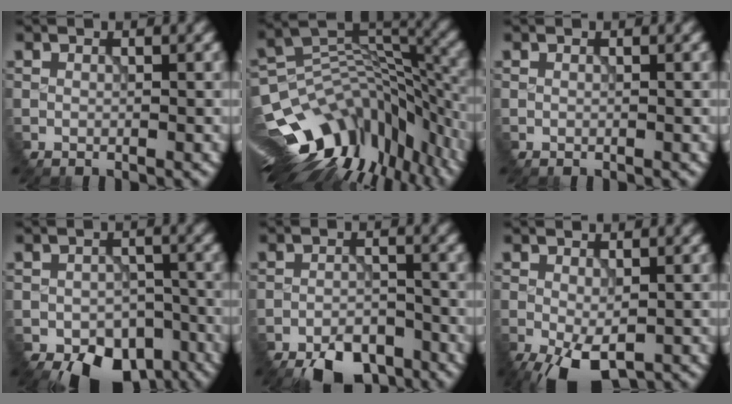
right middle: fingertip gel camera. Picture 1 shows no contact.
{"total": 14.1, "force": [-8.3, 7.2, 8.8], "torque": [-0.163, 0.000, -0.126]}
{"total": 0.0}
{"total": 9.5, "force": [-6.6, 5.3, 4.2], "torque": [-0.060, -0.039, -0.083]}
{"total": 6.5, "force": [-5.5, 2.3, 2.7], "torque": [-0.025, -0.015, -0.088]}
{"total": 6.2, "force": [-3.1, 2.8, 4.5], "torque": [-0.092, -0.020, -0.043]}